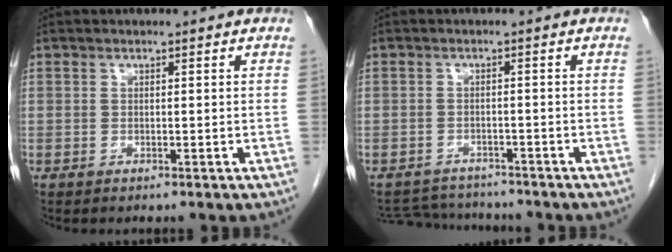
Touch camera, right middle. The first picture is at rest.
{"total": 6.2, "force": [-6.1, 1.3, 0.5], "torque": [-0.009, 0.004, -0.092]}